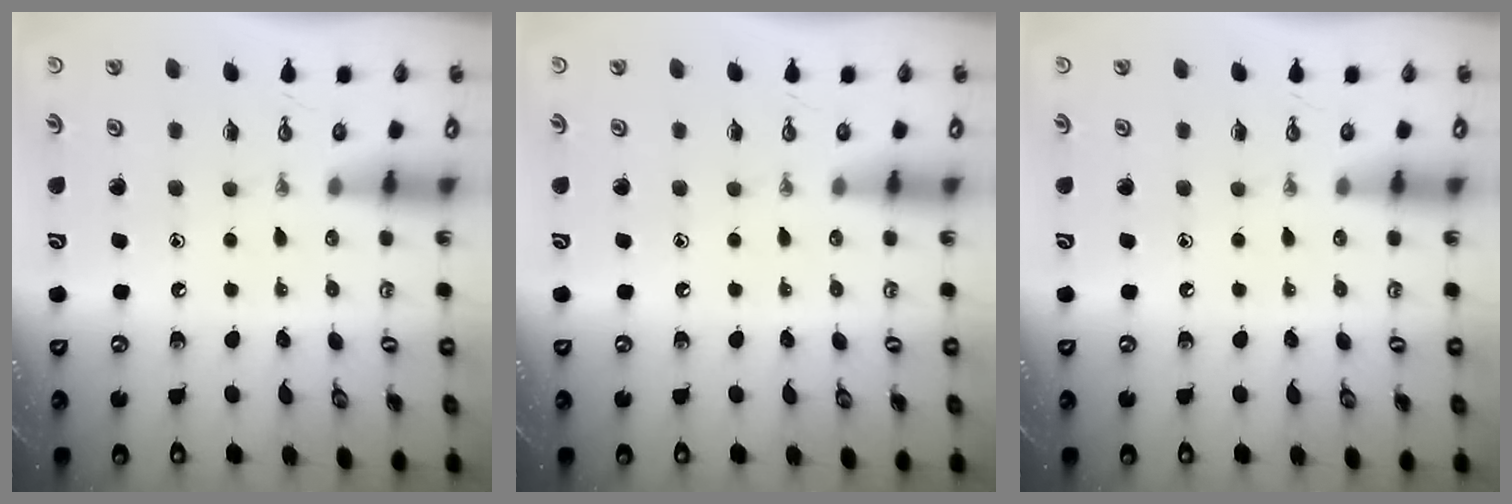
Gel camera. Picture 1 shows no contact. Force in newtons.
{"total": 0.0}
{"total": 0.0}